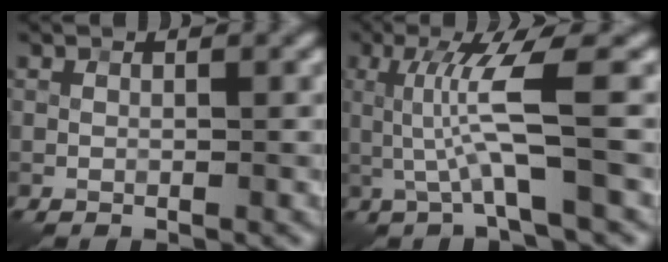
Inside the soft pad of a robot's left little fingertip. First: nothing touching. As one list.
[{"total": 4.9, "force": [-0.2, 0.3, 4.9], "torque": [-0.103, 0.009, 0.002]}]